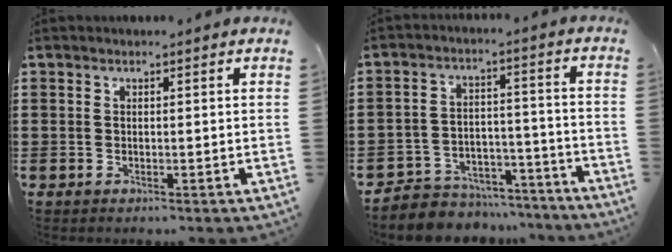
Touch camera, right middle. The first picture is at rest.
{"total": 5.3, "force": [-4.9, 1.8, -0.1], "torque": [-0.003, 0.018, -0.101]}